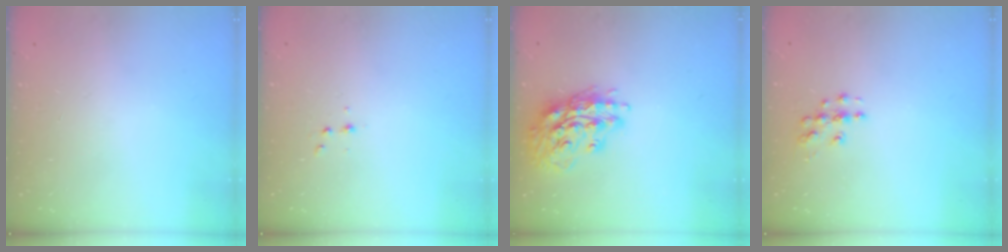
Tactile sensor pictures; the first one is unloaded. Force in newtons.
{"total": 2.9, "press": 2.7, "slide": 1.1}
{"total": 16.7, "press": 16.5, "slide": 2.3}
{"total": 6.1, "press": 6.1, "slide": 0.3}